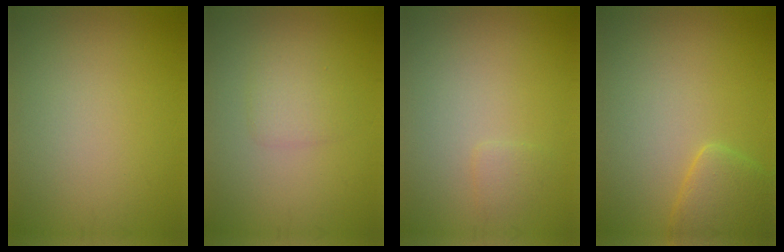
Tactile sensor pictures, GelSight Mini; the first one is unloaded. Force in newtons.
{"total": 1.9, "press": 1.9, "slide": 0.1}
{"total": 0.9, "press": 0.9, "slide": 0.1}
{"total": 2.9, "press": 2.9, "slide": 0.2}